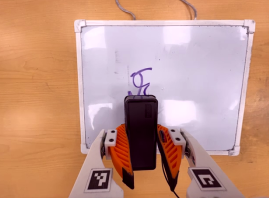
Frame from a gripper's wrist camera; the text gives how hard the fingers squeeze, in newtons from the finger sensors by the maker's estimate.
{"total": 7.0, "left": 6.3, "right": 7.8}